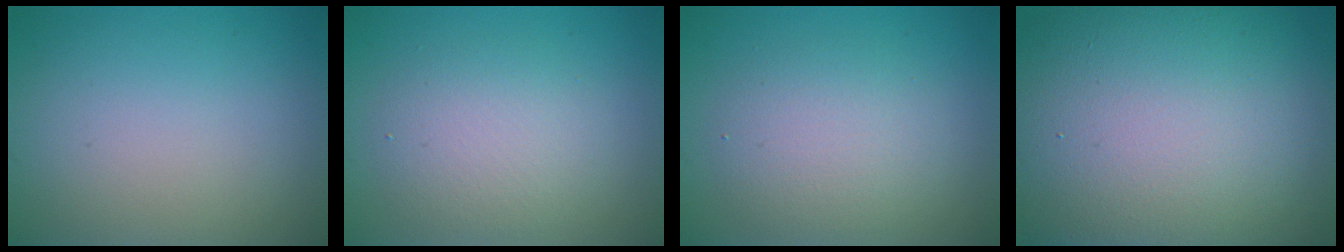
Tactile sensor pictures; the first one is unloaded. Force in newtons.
{"total": 3.5, "press": 3.5, "slide": 0.2}
{"total": 3.9, "press": 3.9, "slide": 0.0}
{"total": 19.3, "press": 19.3, "slide": 1.0}